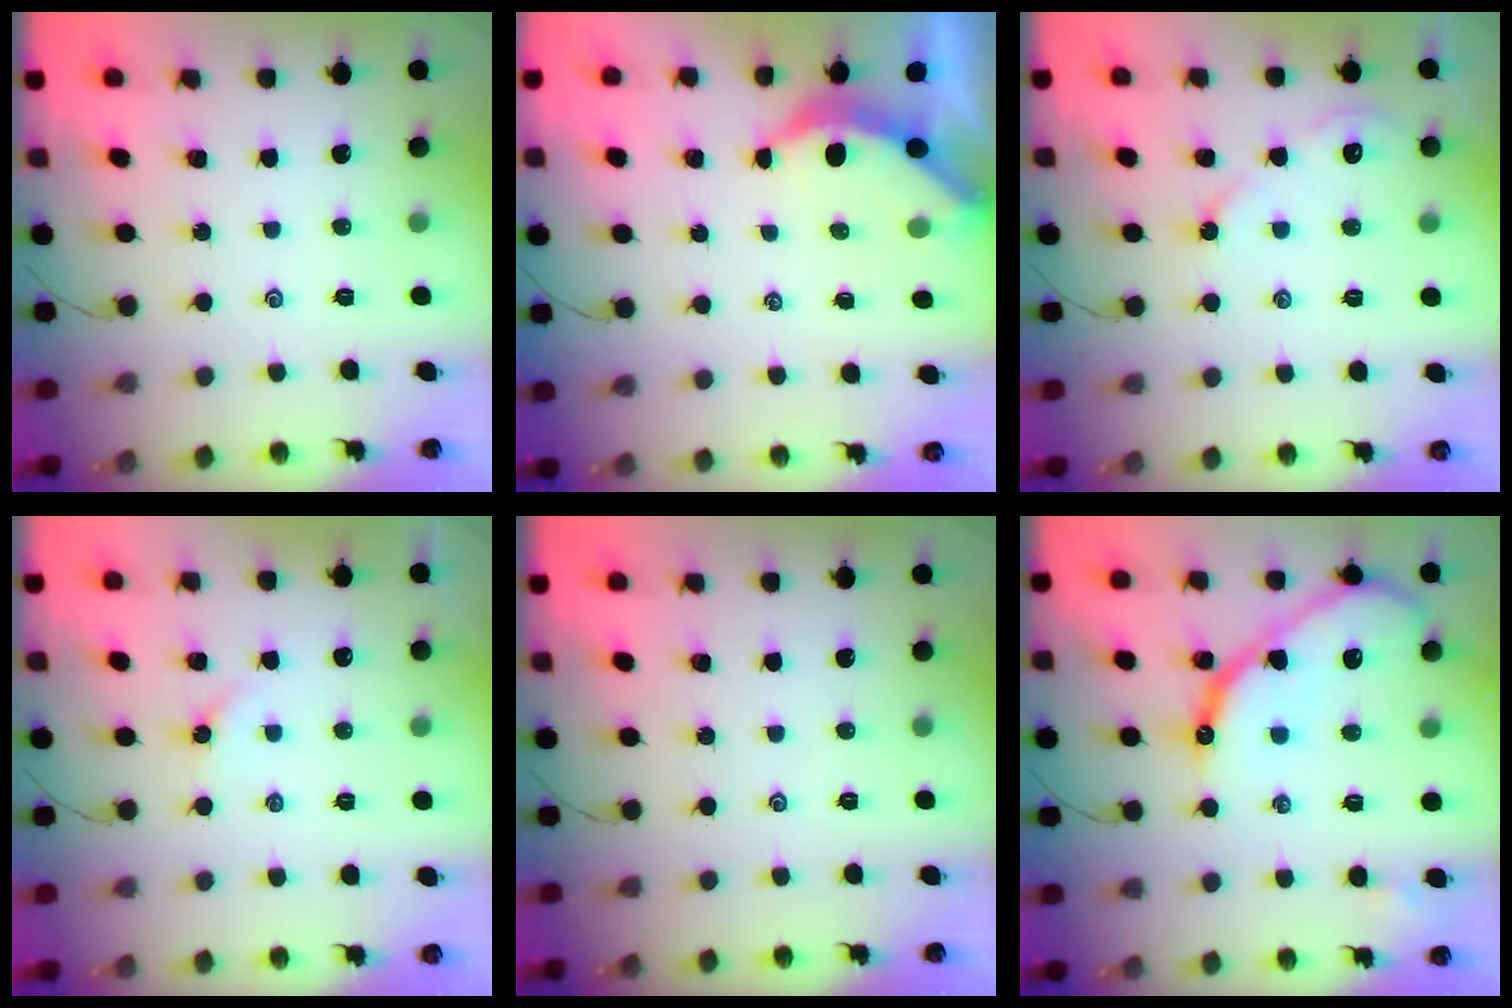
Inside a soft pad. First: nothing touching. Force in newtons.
{"total": 3.9, "press": 3.9, "slide": 0.5}
{"total": 6.8, "press": 6.7, "slide": 0.8}
{"total": 2.8, "press": 2.8, "slide": 0.4}
{"total": 0.0}
{"total": 16.3, "press": 16.3, "slide": 1.6}